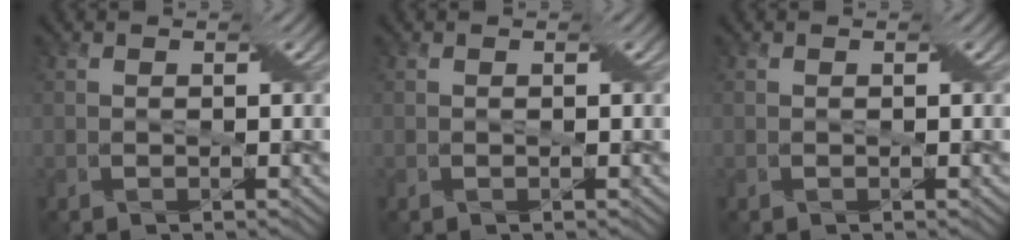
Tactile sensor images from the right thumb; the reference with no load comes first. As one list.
[{"total": 0.0}, {"total": 0.0}]